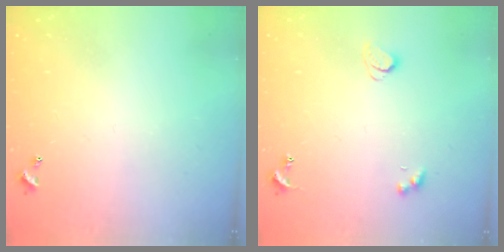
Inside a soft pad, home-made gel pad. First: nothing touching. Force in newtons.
{"total": 2.1, "press": 2.1, "slide": 0.5}